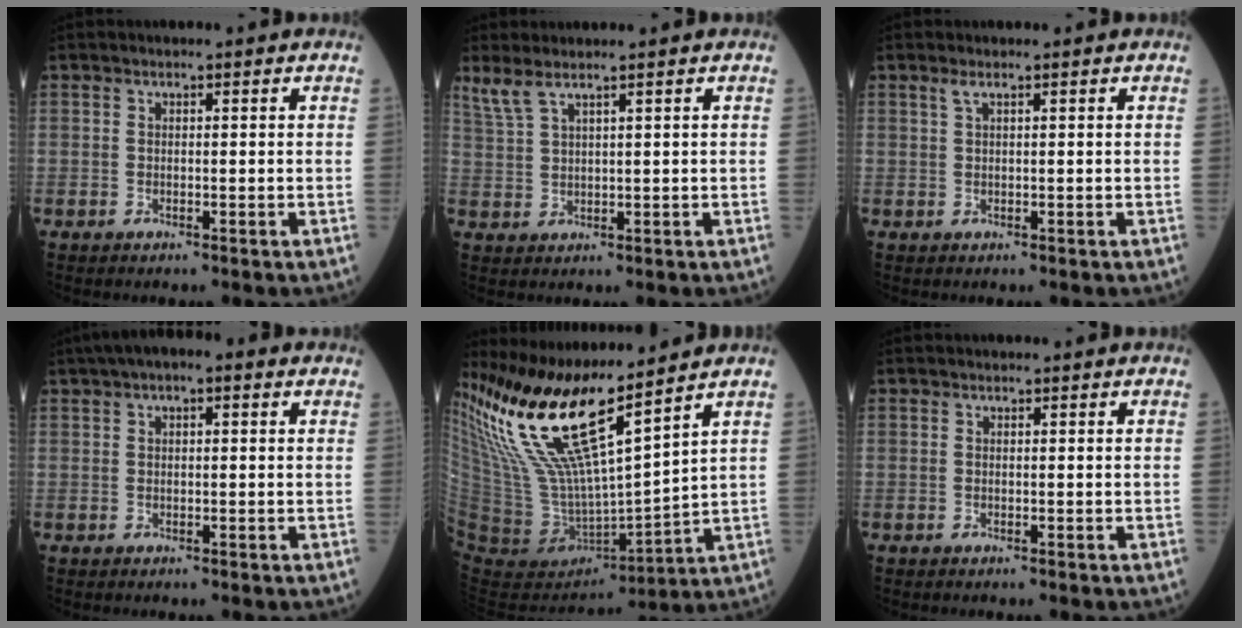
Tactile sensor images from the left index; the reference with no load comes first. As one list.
[{"total": 3.2, "force": [2.6, 0.0, 1.9], "torque": [-0.055, 0.009, 0.064]}, {"total": 1.0, "force": [0.5, 0.0, 0.8], "torque": [-0.022, 0.009, 0.012]}, {"total": 5.8, "force": [3.0, 2.1, 4.5], "torque": [-0.079, 0.038, 0.041]}, {"total": 16.4, "force": [12.6, 1.4, 10.4], "torque": [-0.217, -0.016, 0.257]}, {"total": 0.0}]